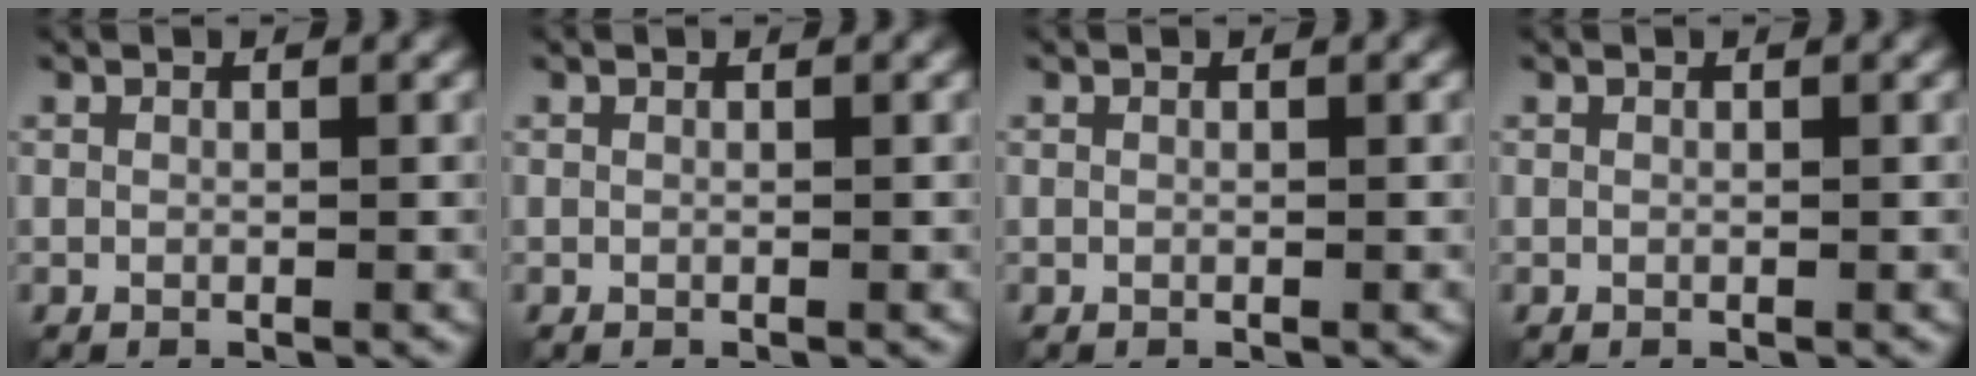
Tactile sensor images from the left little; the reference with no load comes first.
{"total": 0.0}
{"total": 0.0}
{"total": 0.0}